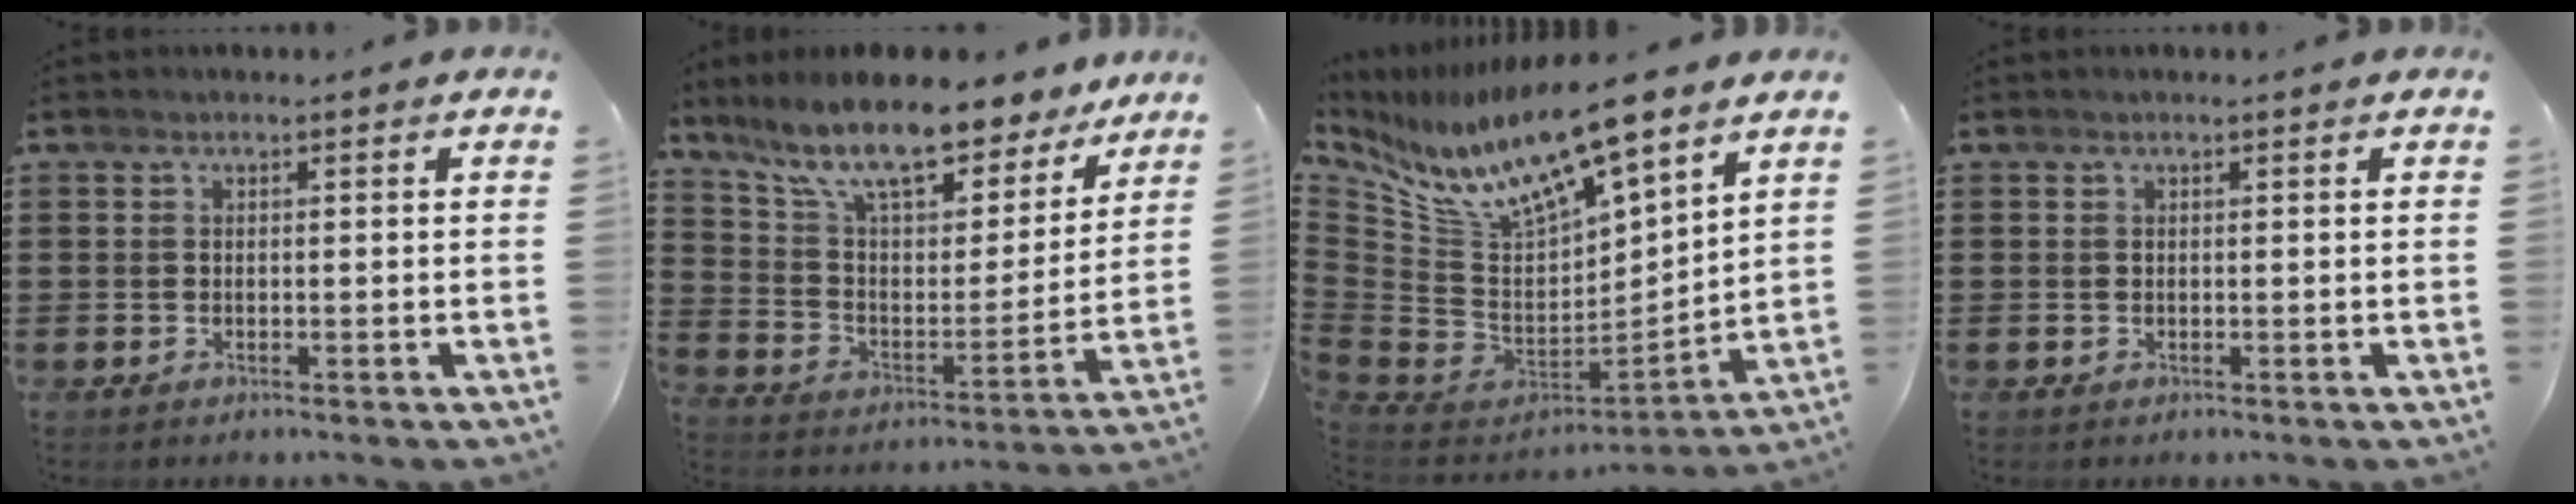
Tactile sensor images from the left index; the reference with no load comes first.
{"total": 11.8, "force": [9.9, 2.1, 6.0], "torque": [-0.150, -0.061, 0.170]}
{"total": 13.8, "force": [10.8, 3.4, 8.0], "torque": [-0.207, -0.075, 0.190]}
{"total": 0.0}